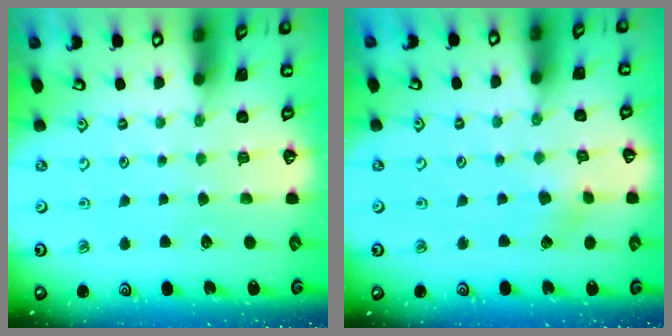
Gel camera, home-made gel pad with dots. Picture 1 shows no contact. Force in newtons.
{"total": 2.8, "press": 2.8, "slide": 0.5}